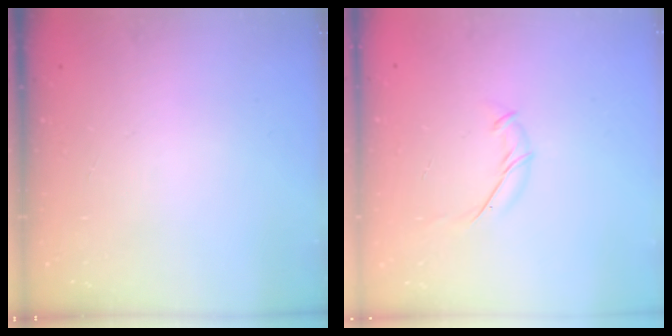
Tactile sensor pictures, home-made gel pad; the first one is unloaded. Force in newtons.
{"total": 6.6, "press": 6.5, "slide": 1.4}